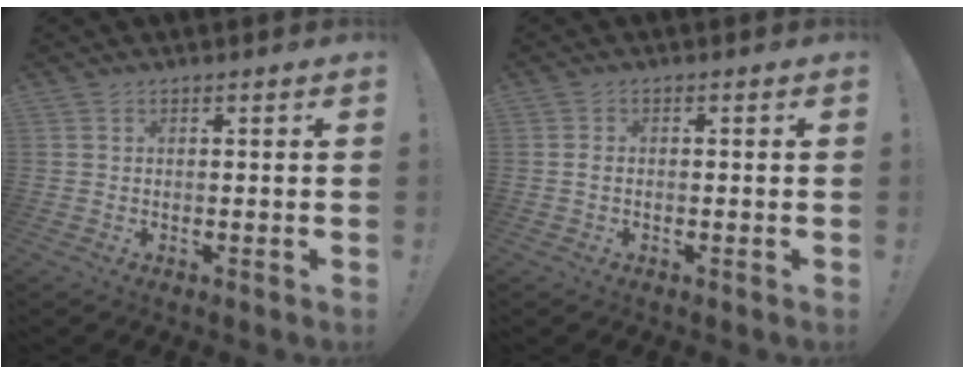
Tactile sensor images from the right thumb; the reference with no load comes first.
{"total": 1.0, "force": [-0.2, 0.6, 0.8], "torque": [-0.015, 0.003, -0.003]}